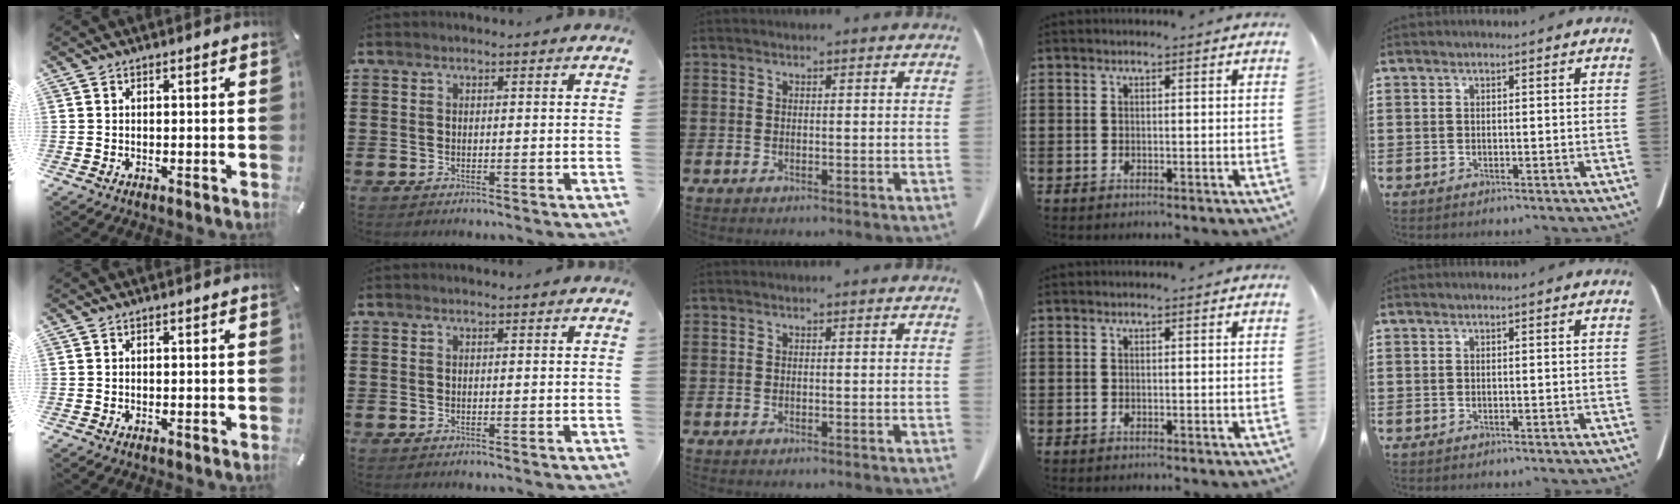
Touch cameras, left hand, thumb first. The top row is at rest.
{}